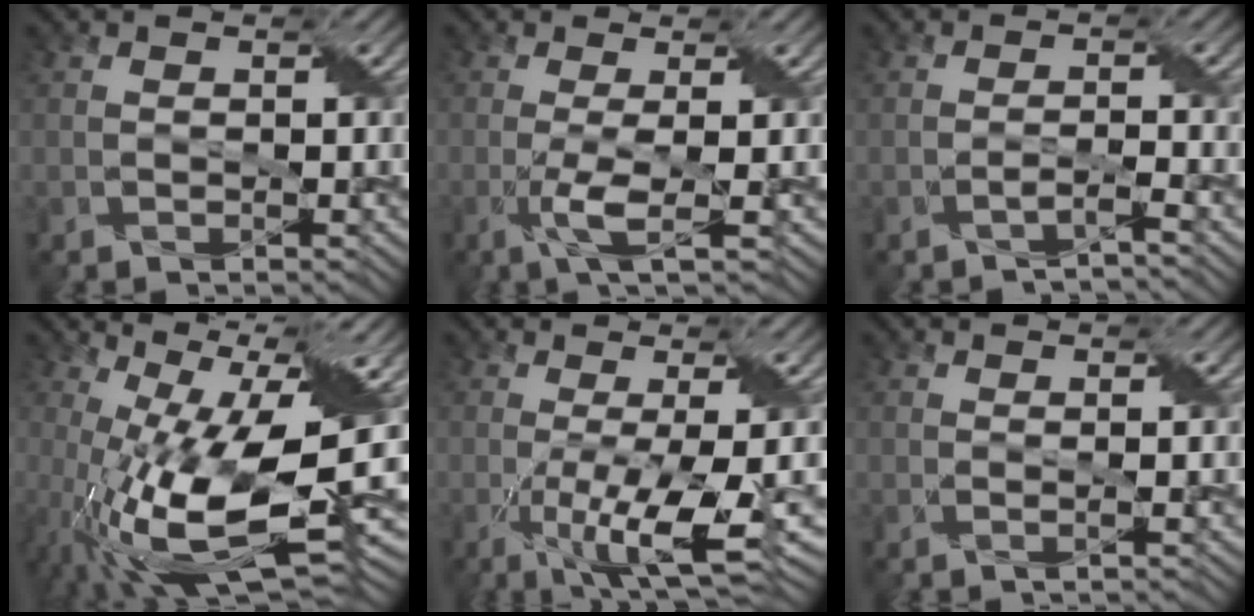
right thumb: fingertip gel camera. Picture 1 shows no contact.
{"total": 3.6, "force": [-0.8, 0.6, 3.4], "torque": [-0.065, 0.003, -0.024]}
{"total": 1.6, "force": [-1.3, 0.0, 1.0], "torque": [-0.019, 0.000, -0.032]}
{"total": 18.4, "force": [-2.9, 6.2, 17.1], "torque": [-0.317, -0.013, -0.052]}
{"total": 8.9, "force": [-2.3, 2.0, 8.3], "torque": [-0.135, -0.010, -0.031]}
{"total": 0.7, "force": [0.2, 0.2, 0.6], "torque": [-0.015, 0.004, -0.003]}